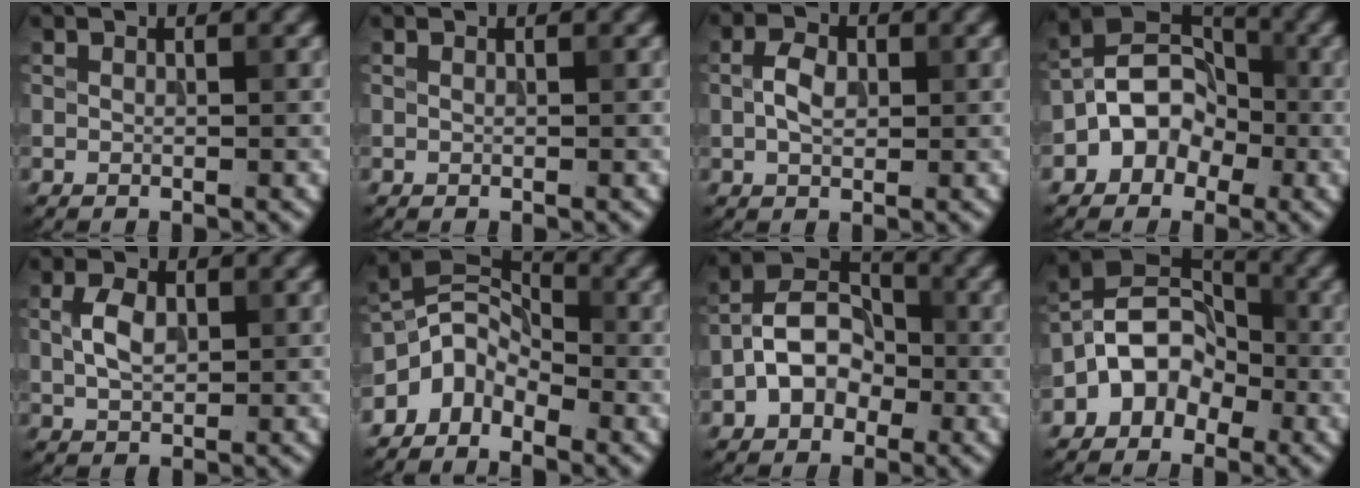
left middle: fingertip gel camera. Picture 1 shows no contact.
{"total": 0.0}
{"total": 2.7, "force": [0.1, 1.7, 2.1], "torque": [-0.043, 0.006, -0.002]}
{"total": 5.7, "force": [-2.1, 4.4, 2.9], "torque": [-0.019, 0.014, -0.053]}
{"total": 3.1, "force": [0.6, 1.9, 2.3], "torque": [-0.052, 0.004, 0.012]}
{"total": 4.8, "force": [-2.9, 3.0, 2.4], "torque": [-0.034, 0.009, -0.067]}
{"total": 5.8, "force": [-1.8, 4.2, 3.6], "torque": [-0.055, 0.012, -0.041]}
{"total": 5.5, "force": [-2.4, 4.0, 2.8], "torque": [-0.029, 0.014, -0.057]}